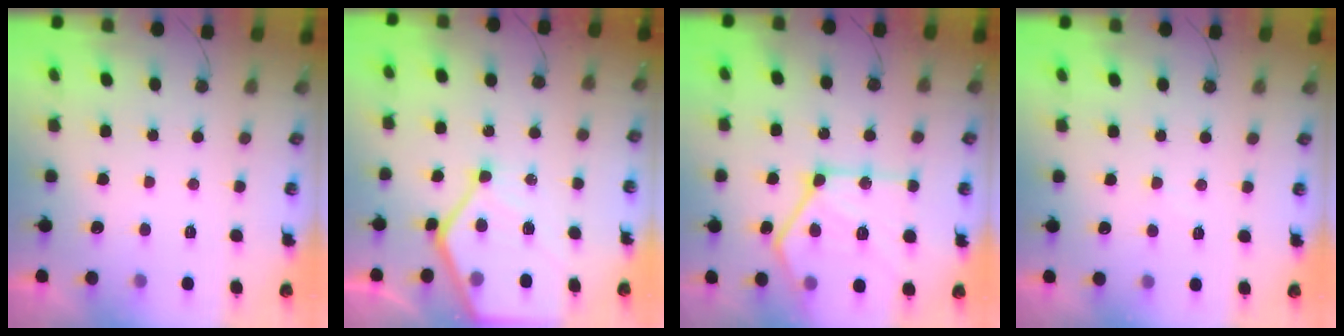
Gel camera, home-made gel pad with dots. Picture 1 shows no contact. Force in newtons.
{"total": 14.9, "press": 14.8, "slide": 1.3}
{"total": 23.4, "press": 23.2, "slide": 2.5}
{"total": 4.6, "press": 4.5, "slide": 0.6}